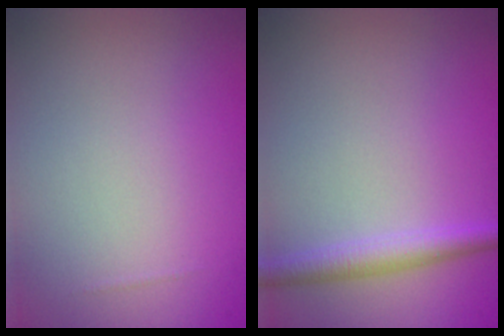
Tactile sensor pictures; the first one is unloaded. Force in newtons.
{"total": 2.3, "press": 2.3, "slide": 0.0}